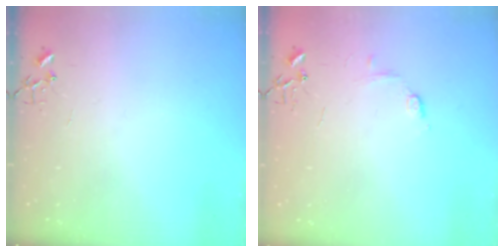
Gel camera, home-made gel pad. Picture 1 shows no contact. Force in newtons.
{"total": 6.1, "press": 6.1, "slide": 0.7}